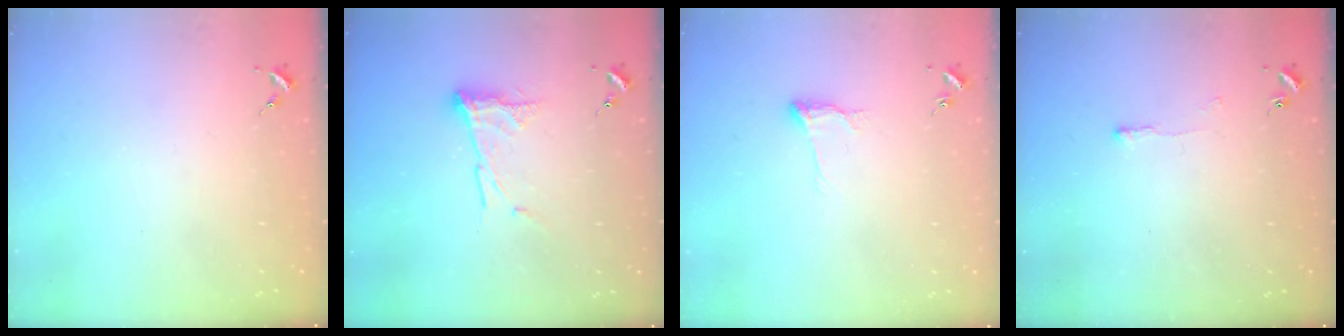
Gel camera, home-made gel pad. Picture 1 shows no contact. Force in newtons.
{"total": 10.5, "press": 10.5, "slide": 0.9}
{"total": 7.7, "press": 7.6, "slide": 0.9}
{"total": 3.2, "press": 3.1, "slide": 0.6}